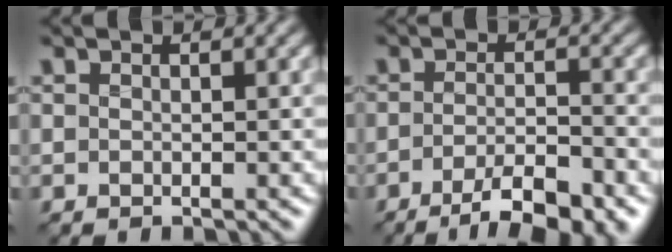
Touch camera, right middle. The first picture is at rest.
{"total": 6.3, "force": [-3.9, 1.6, 4.7], "torque": [-0.075, -0.004, -0.061]}